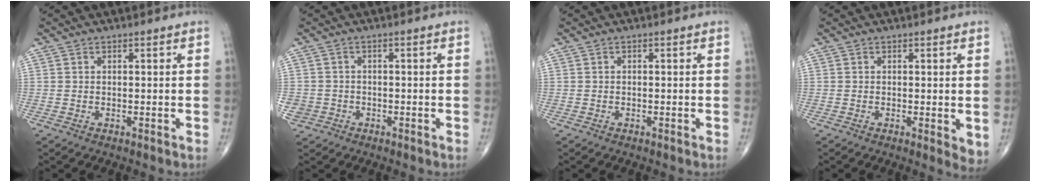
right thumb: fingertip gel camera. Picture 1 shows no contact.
{"total": 3.6, "force": [-1.2, 3.3, 0.9], "torque": [-0.021, 0.010, -0.018]}
{"total": 0.0}
{"total": 3.2, "force": [0.1, 1.3, 3.0], "torque": [-0.038, -0.011, -0.001]}